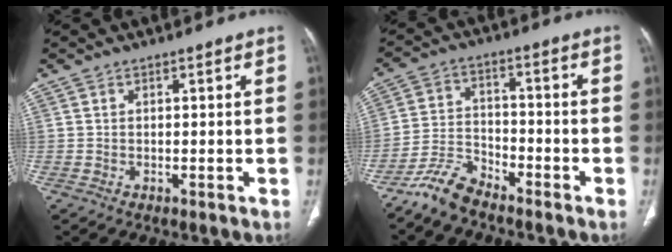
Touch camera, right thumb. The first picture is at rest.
{"total": 7.1, "force": [-6.2, 2.5, 2.5], "torque": [-0.055, 0.035, -0.128]}